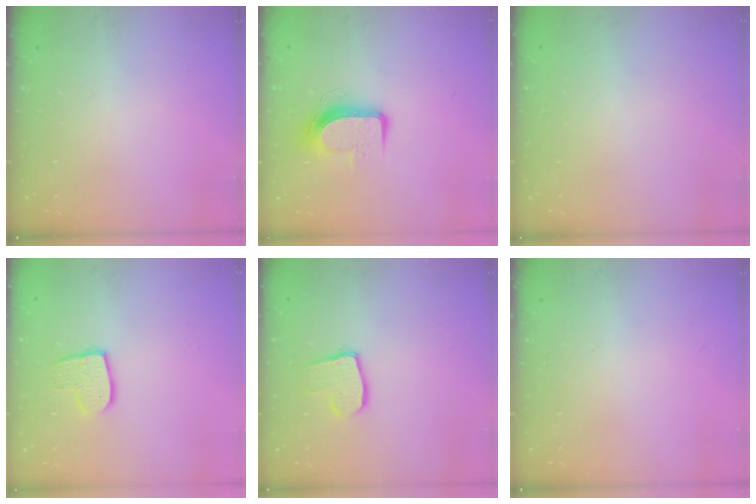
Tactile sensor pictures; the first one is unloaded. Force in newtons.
{"total": 10.0, "press": 10.0, "slide": 1.0}
{"total": 0.0}
{"total": 9.8, "press": 9.8, "slide": 0.7}
{"total": 10.1, "press": 10.0, "slide": 0.8}
{"total": 0.0}